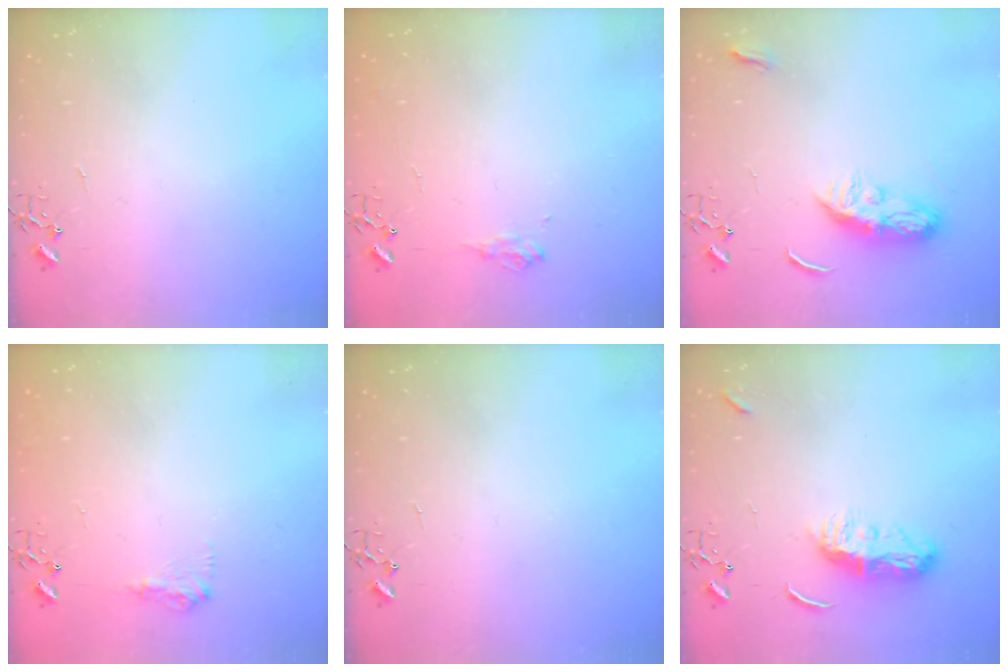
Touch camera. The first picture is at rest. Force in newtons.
{"total": 8.0, "press": 8.0, "slide": 1.0}
{"total": 8.7, "press": 8.7, "slide": 0.4}
{"total": 7.9, "press": 7.9, "slide": 0.3}
{"total": 0.0}
{"total": 9.1, "press": 9.1, "slide": 0.8}